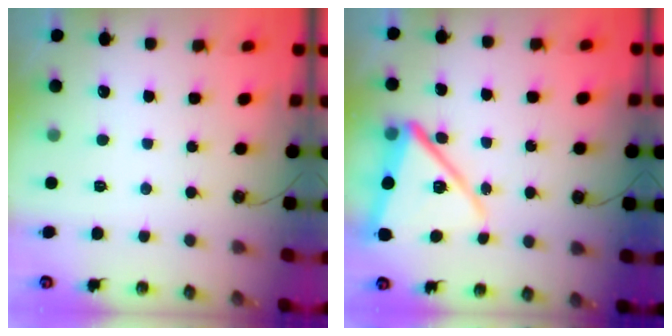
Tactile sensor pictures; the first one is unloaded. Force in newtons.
{"total": 14.3, "press": 14.2, "slide": 1.3}